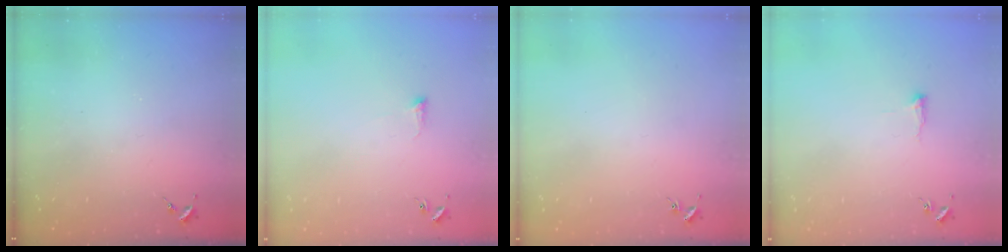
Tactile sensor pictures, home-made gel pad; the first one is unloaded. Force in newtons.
{"total": 2.5, "press": 2.4, "slide": 0.5}
{"total": 0.8, "press": 0.8, "slide": 0.2}
{"total": 4.6, "press": 4.5, "slide": 0.7}